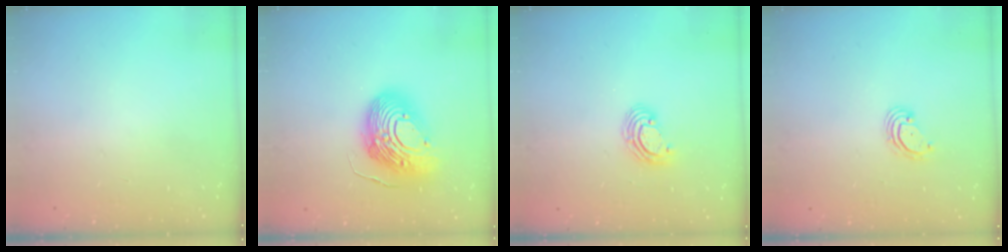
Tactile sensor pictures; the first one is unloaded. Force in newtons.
{"total": 17.4, "press": 17.3, "slide": 1.6}
{"total": 4.5, "press": 4.5, "slide": 0.3}
{"total": 3.0, "press": 3.0, "slide": 0.2}